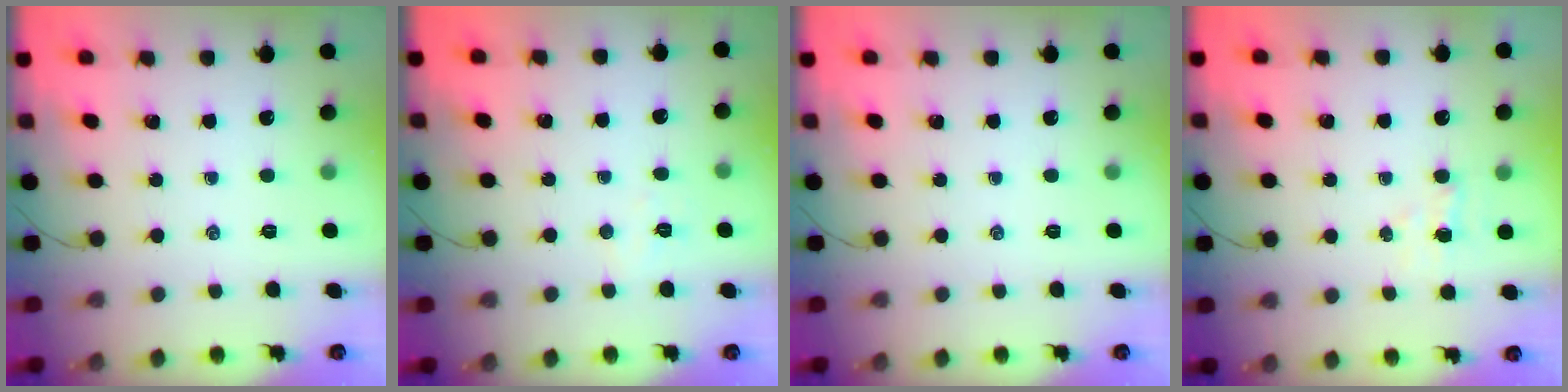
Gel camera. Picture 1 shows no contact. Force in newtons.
{"total": 3.7, "press": 3.6, "slide": 0.8}
{"total": 0.0}
{"total": 3.5, "press": 3.4, "slide": 0.9}